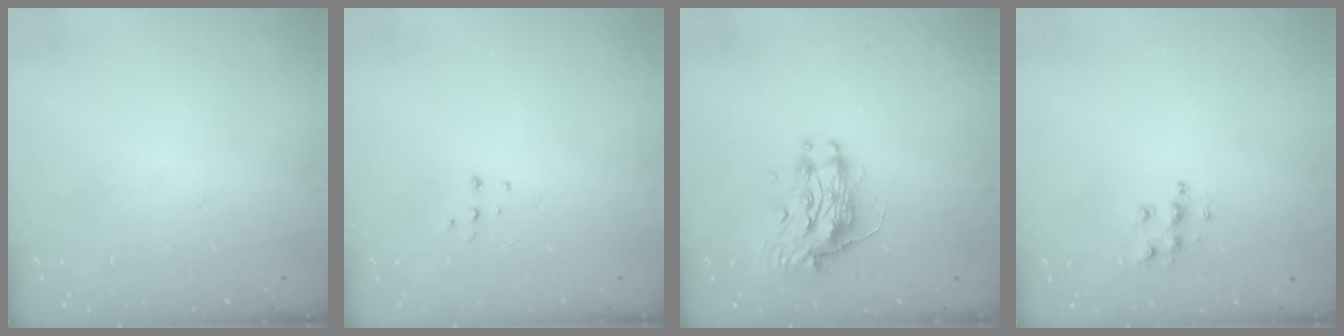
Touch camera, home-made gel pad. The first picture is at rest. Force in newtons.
{"total": 3.7, "press": 3.7, "slide": 0.3}
{"total": 10.6, "press": 10.6, "slide": 0.7}
{"total": 6.6, "press": 6.5, "slide": 0.3}